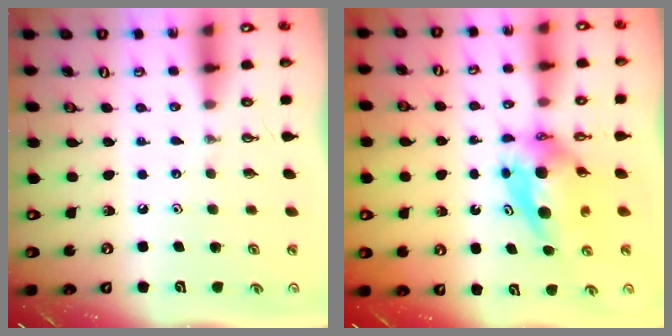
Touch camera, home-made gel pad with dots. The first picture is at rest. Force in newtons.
{"total": 6.7, "press": 6.7, "slide": 0.7}